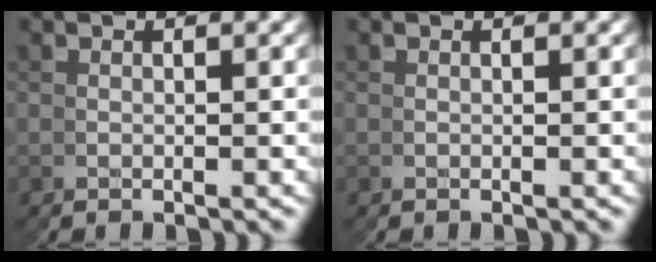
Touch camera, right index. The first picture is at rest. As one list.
[{"total": 0.0}]